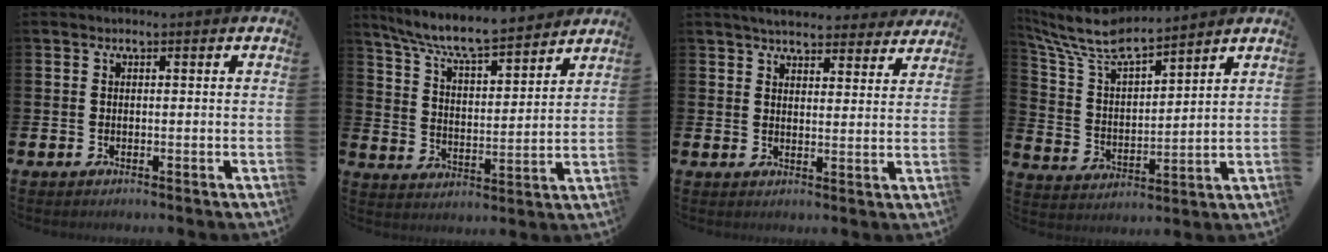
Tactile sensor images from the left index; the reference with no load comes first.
{"total": 8.0, "force": [7.4, 0.6, 2.8], "torque": [-0.087, -0.048, 0.129]}
{"total": 5.0, "force": [4.8, 1.0, 1.0], "torque": [-0.023, -0.025, 0.084]}
{"total": 8.2, "force": [7.6, 1.5, 2.7], "torque": [-0.084, -0.052, 0.131]}